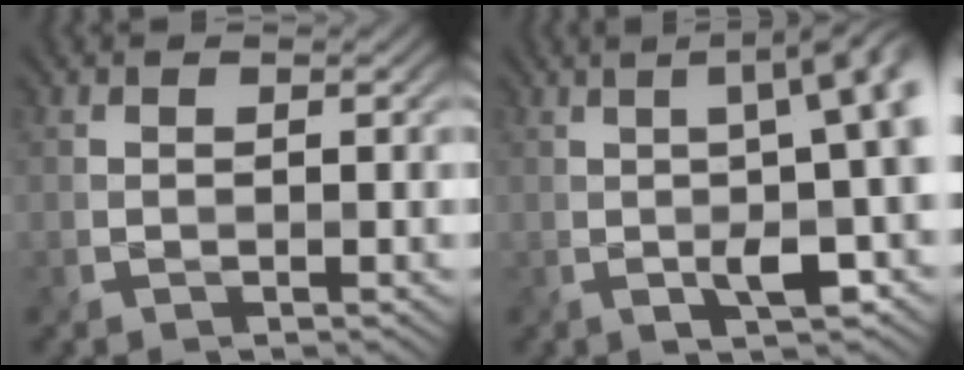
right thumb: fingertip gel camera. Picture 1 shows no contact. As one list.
[{"total": 12.2, "force": [-0.3, 3.9, 11.6], "torque": [-0.122, 0.029, -0.028]}]